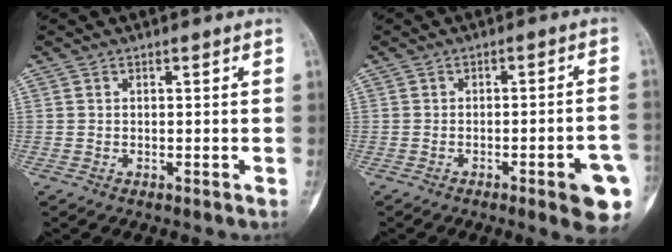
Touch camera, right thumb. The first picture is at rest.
{"total": 9.2, "force": [-3.8, 1.7, 8.2], "torque": [-0.091, 0.017, -0.042]}